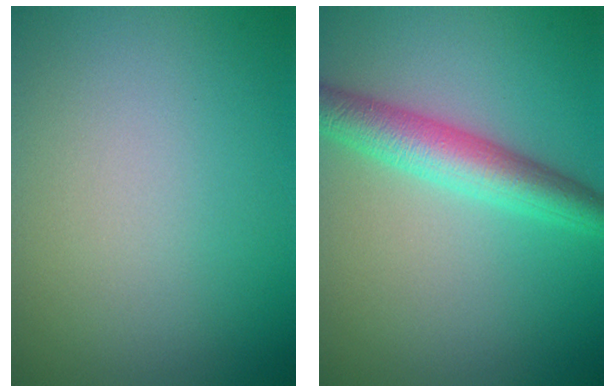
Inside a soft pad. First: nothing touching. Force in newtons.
{"total": 4.7, "press": 4.7, "slide": 0.1}